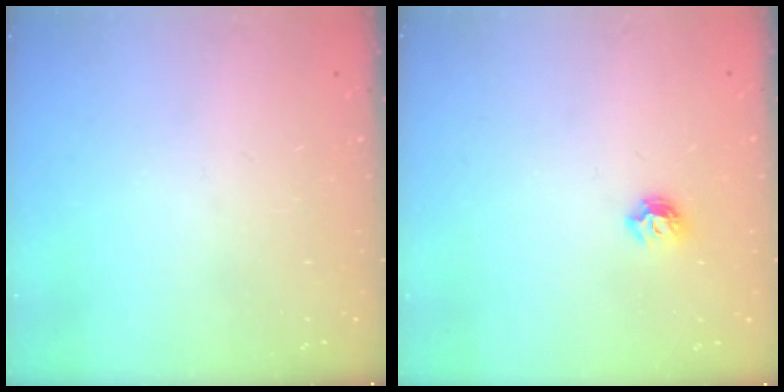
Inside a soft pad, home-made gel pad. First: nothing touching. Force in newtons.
{"total": 6.4, "press": 6.4, "slide": 0.7}